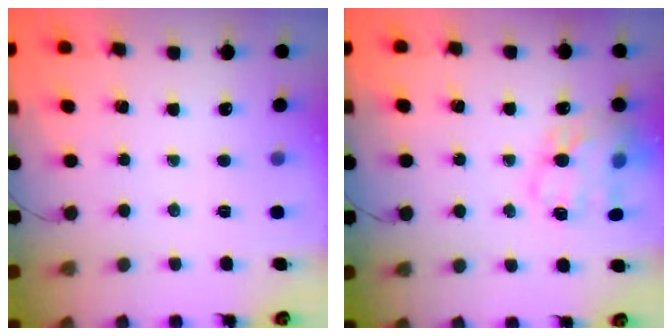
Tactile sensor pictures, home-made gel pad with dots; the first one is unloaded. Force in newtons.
{"total": 18.2, "press": 18.0, "slide": 3.0}